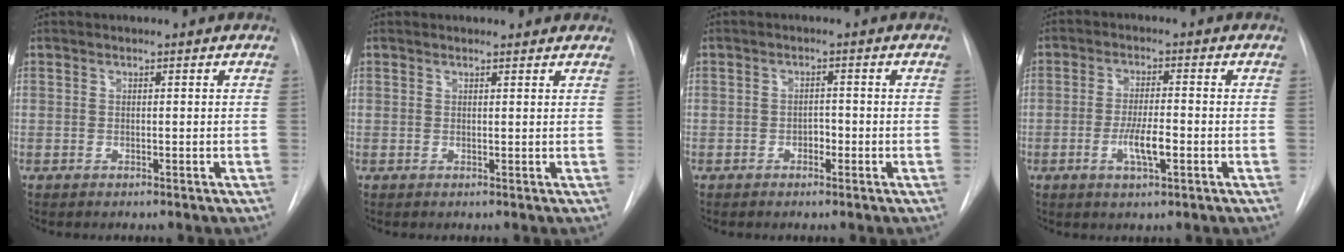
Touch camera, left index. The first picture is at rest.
{"total": 2.8, "force": [2.7, 0.7, 0.5], "torque": [-0.012, 0.007, 0.023]}
{"total": 1.6, "force": [-0.7, 0.9, 1.0], "torque": [-0.013, 0.005, -0.012]}
{"total": 5.2, "force": [-1.6, 1.0, 4.8], "torque": [-0.091, -0.003, -0.027]}